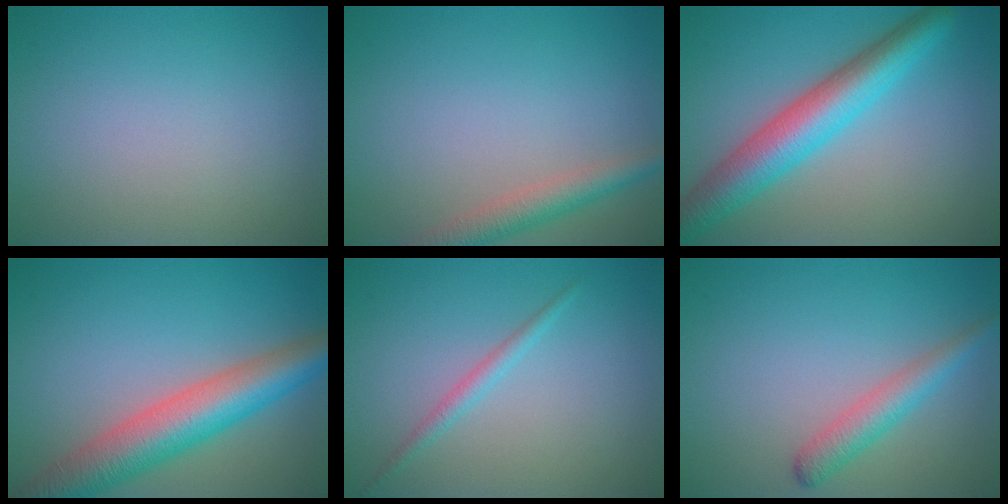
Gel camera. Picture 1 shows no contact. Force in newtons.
{"total": 3.0, "press": 2.9, "slide": 0.1}
{"total": 6.8, "press": 6.8, "slide": 0.3}
{"total": 7.9, "press": 7.9, "slide": 0.4}
{"total": 1.3, "press": 1.3, "slide": 0.1}
{"total": 2.8, "press": 2.8, "slide": 0.1}